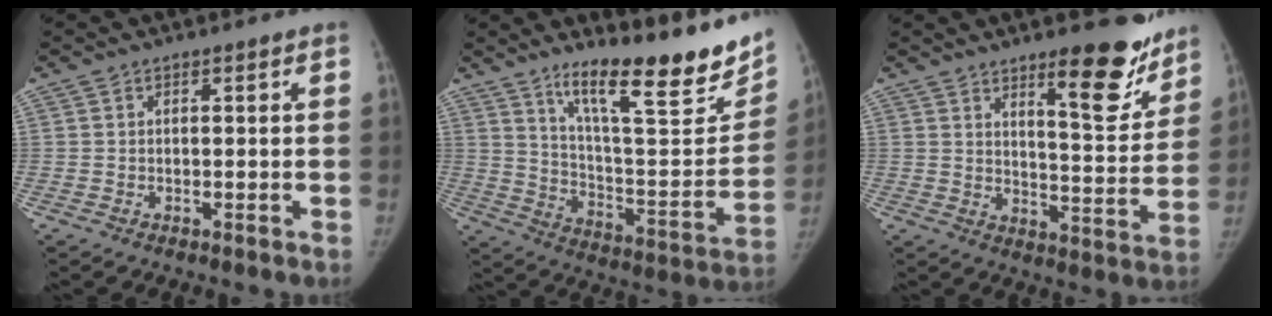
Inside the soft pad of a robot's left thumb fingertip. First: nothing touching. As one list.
[{"total": 24.9, "force": [16.9, 5.8, 17.4], "torque": [-0.219, -0.089, 0.267]}, {"total": 13.9, "force": [9.6, 3.8, 9.3], "torque": [-0.085, -0.074, 0.141]}]